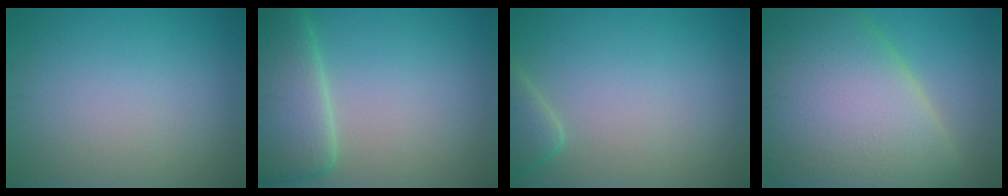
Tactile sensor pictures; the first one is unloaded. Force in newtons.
{"total": 7.2, "press": 7.1, "slide": 0.3}
{"total": 2.3, "press": 2.2, "slide": 0.4}
{"total": 14.5, "press": 14.4, "slide": 0.8}